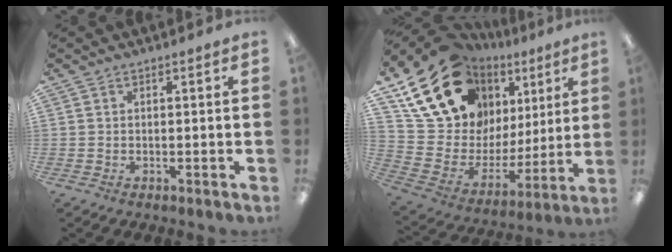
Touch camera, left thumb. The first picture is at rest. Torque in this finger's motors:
{"motor_torque": [1.04, 2.13, 1.50, -1.27, 0.25]}